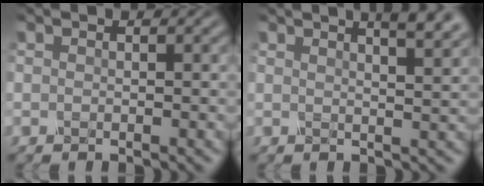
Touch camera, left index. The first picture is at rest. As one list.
[{"total": 4.8, "force": [3.3, 1.3, 3.2], "torque": [-0.019, 0.024, 0.018]}]